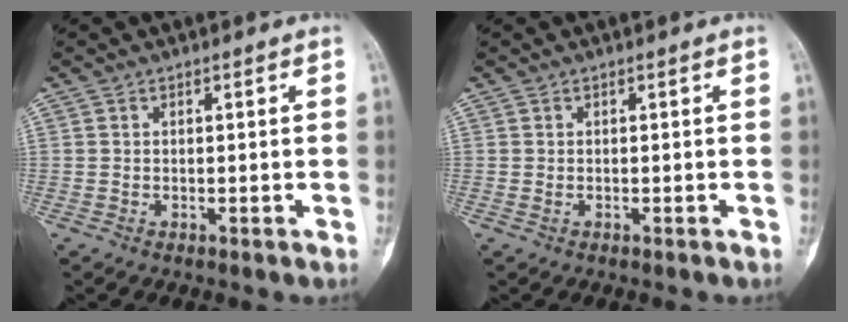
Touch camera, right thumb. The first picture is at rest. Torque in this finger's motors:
{"motor_torque": [4.79, 0.21, 0.78, -1.02, 0.02]}